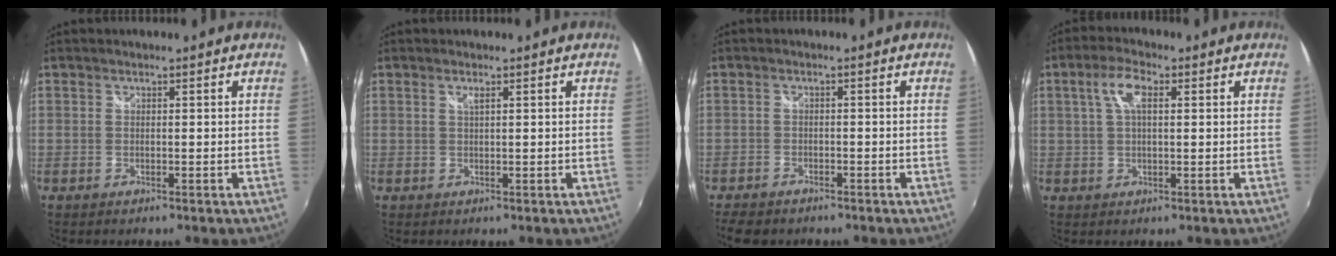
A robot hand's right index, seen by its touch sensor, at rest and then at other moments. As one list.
[{"total": 1.0, "force": [0.5, 0.1, 0.8], "torque": [-0.016, 0.001, 0.009]}, {"total": 6.1, "force": [-5.0, 2.6, 2.3], "torque": [-0.069, -0.019, -0.086]}, {"total": 5.4, "force": [1.6, 2.1, 4.7], "torque": [-0.090, 0.012, 0.028]}]